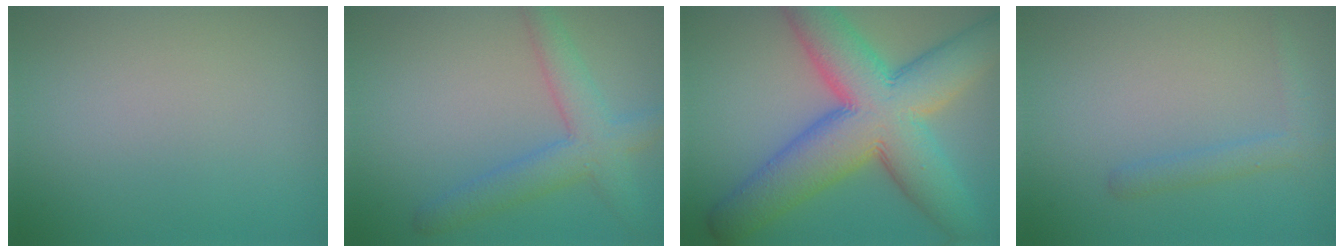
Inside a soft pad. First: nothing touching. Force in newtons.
{"total": 4.5, "press": 4.5, "slide": 0.1}
{"total": 13.2, "press": 13.2, "slide": 0.4}
{"total": 1.7, "press": 1.7, "slide": 0.1}